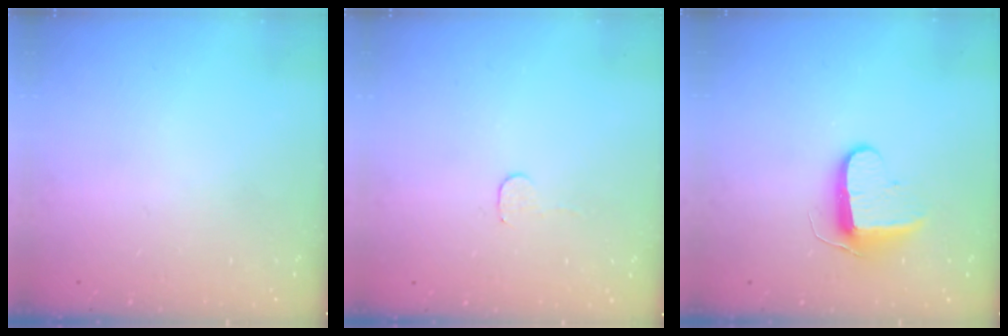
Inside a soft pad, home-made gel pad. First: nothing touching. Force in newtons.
{"total": 2.8, "press": 2.8, "slide": 0.2}
{"total": 9.2, "press": 9.2, "slide": 0.7}